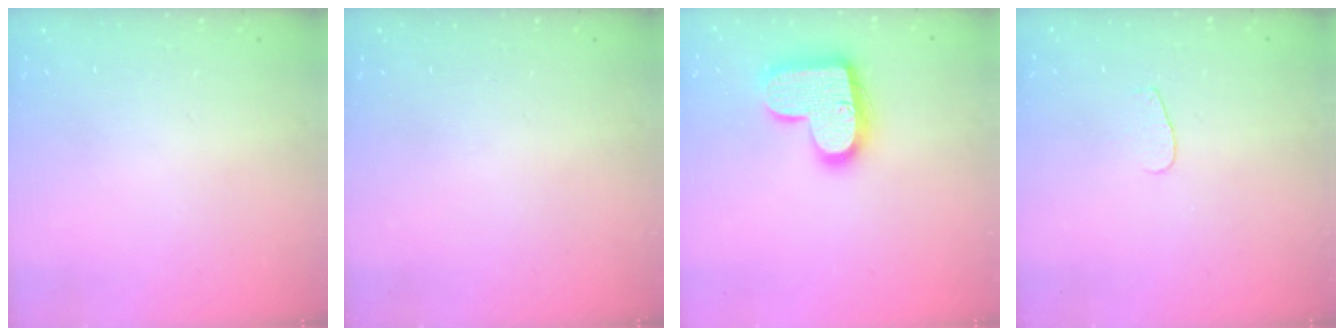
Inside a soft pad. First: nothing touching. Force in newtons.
{"total": 0.0}
{"total": 17.1, "press": 17.1, "slide": 1.0}
{"total": 2.8, "press": 2.8, "slide": 0.2}